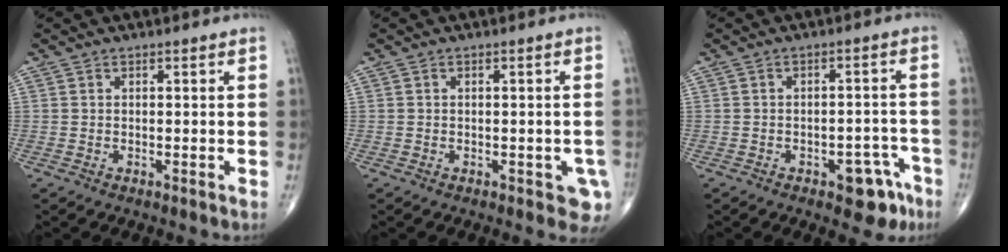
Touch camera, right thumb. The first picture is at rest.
{"total": 4.1, "force": [-1.5, 2.0, 3.2], "torque": [-0.016, -0.001, -0.018]}
{"total": 7.4, "force": [-4.1, 3.7, 5.0], "torque": [-0.035, 0.034, -0.047]}